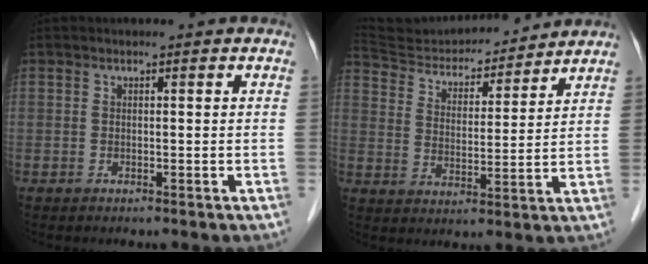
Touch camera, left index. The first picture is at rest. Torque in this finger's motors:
{"motor_torque": [-0.61, -1.11, 0.07, 0.00]}